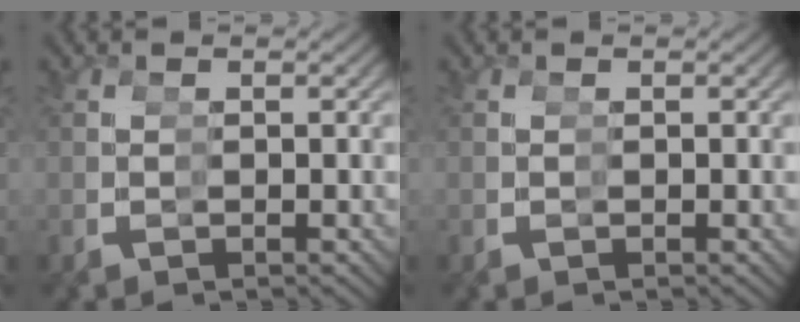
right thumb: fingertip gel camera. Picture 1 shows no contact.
{"total": 0.0}